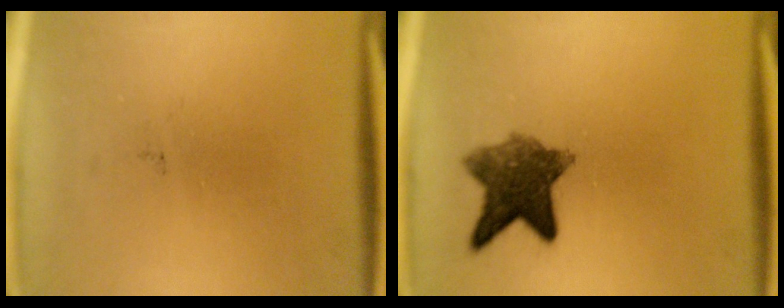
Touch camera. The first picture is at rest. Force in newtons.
{"total": 8.2}